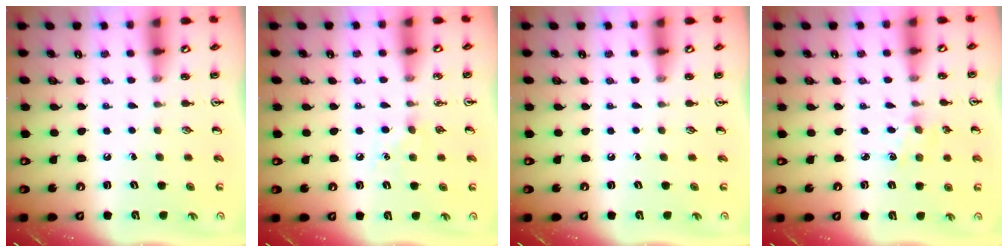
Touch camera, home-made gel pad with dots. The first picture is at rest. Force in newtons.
{"total": 4.4, "press": 4.4, "slide": 0.7}
{"total": 0.0}
{"total": 1.7, "press": 1.7, "slide": 0.3}